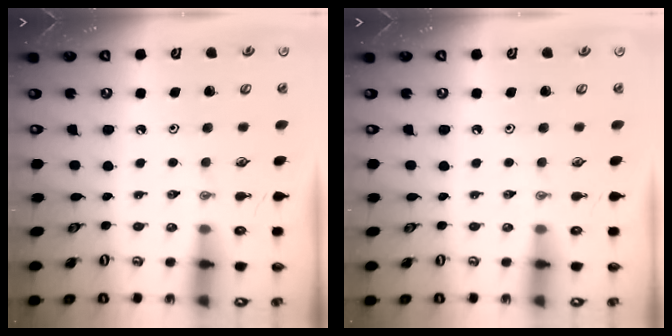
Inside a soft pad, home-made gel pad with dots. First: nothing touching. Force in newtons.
{"total": 0.0}